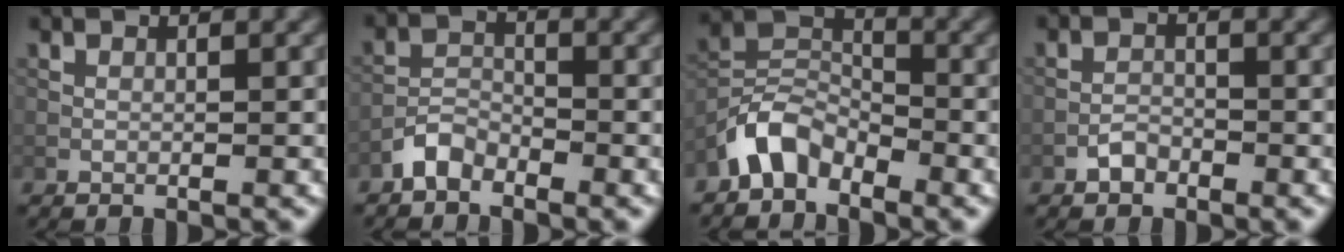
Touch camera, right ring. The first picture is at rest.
{"total": 2.5, "force": [-2.0, 1.1, 0.8], "torque": [-0.012, 0.012, -0.045]}
{"total": 4.5, "force": [-3.4, 2.4, 1.8], "torque": [-0.030, 0.011, -0.077]}
{"total": 1.4, "force": [-1.0, 0.8, 0.5], "torque": [-0.006, 0.006, -0.021]}